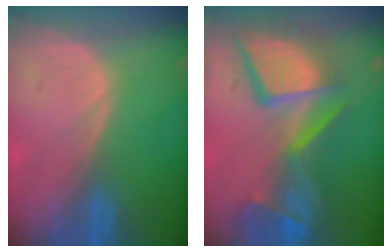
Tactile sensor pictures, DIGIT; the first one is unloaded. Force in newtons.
{"total": 13.8, "press": 11.3, "slide": 8.0}